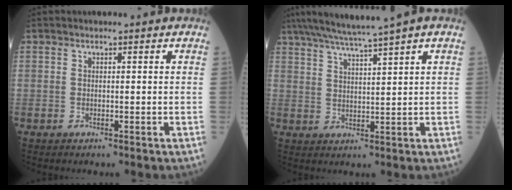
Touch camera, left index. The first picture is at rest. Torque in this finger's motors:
{"motor_torque": [0.74, -1.25, -0.03, 0.15]}